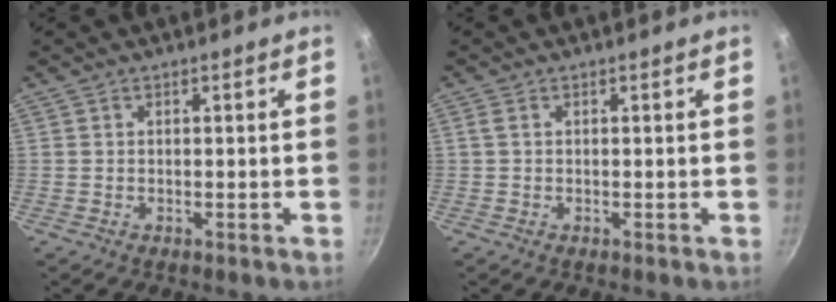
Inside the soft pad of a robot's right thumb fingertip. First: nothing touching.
{"total": 0.9, "force": [0.2, 0.4, 0.7], "torque": [-0.016, 0.003, 0.004]}